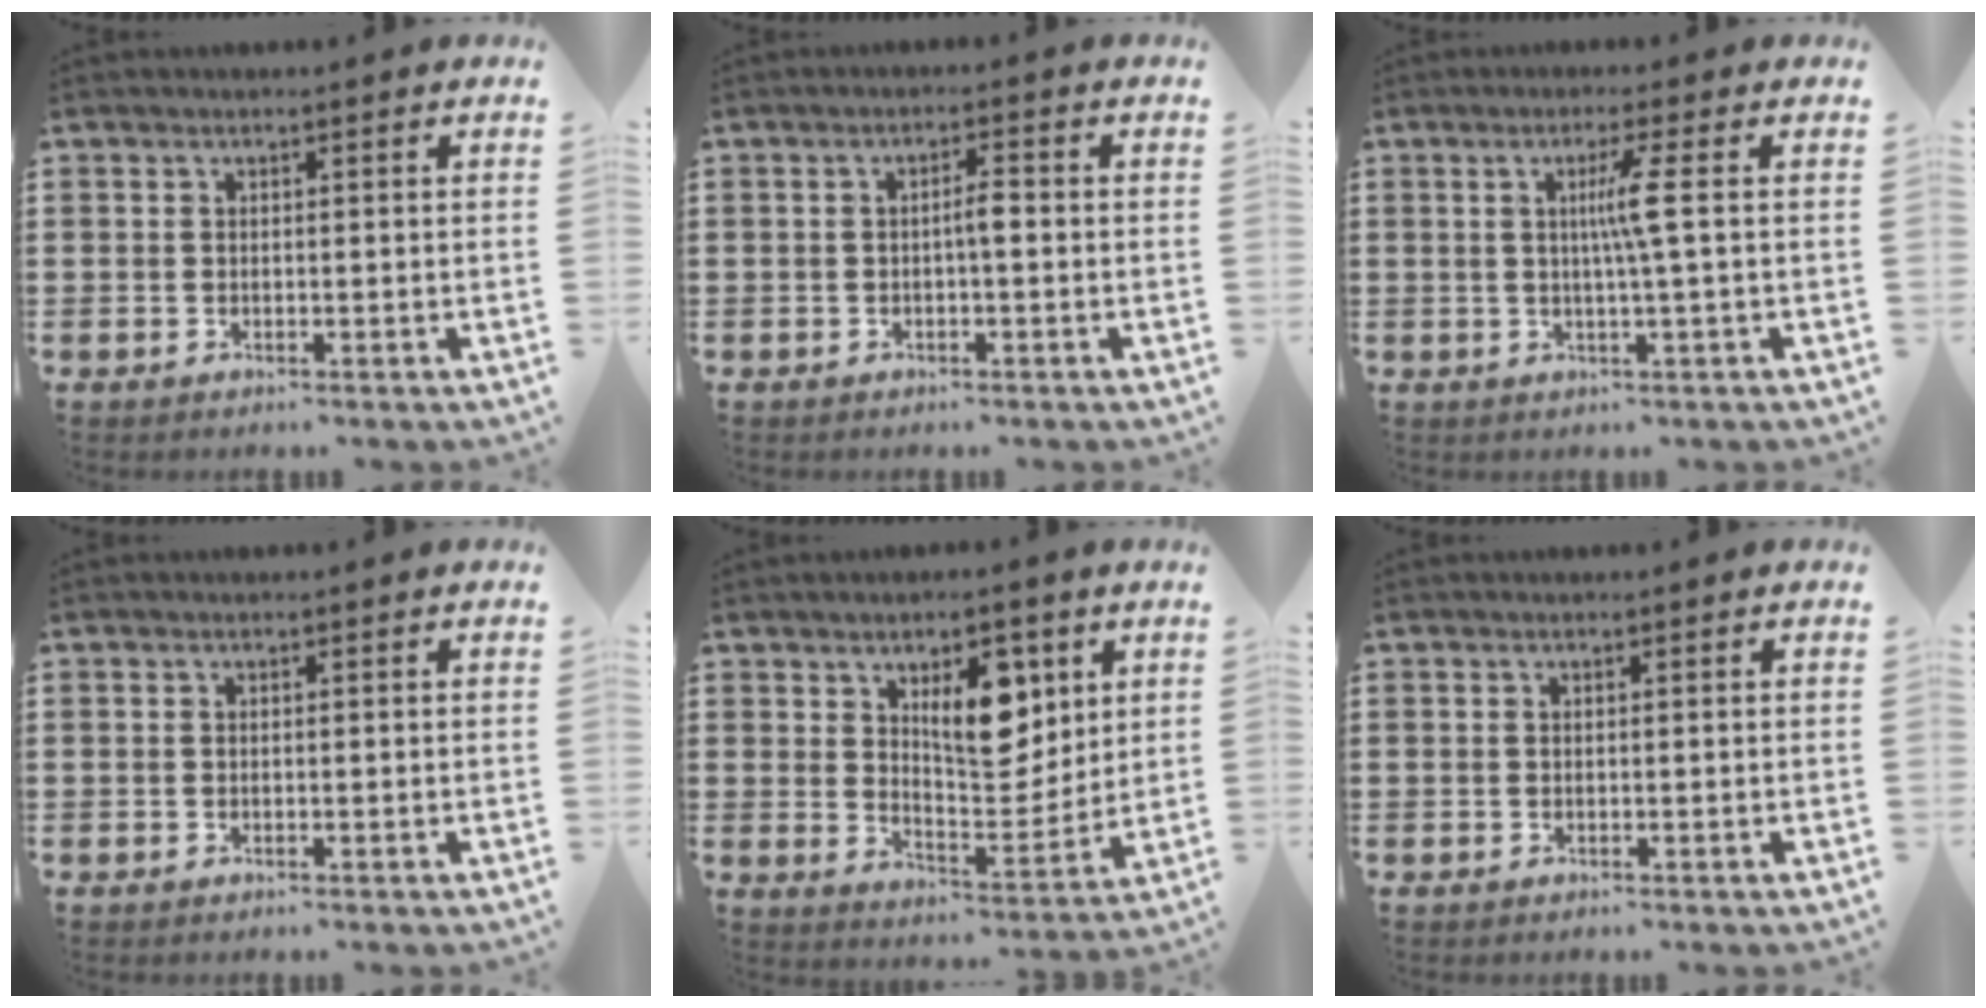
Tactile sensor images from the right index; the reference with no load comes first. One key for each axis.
{"total": 2.4, "fx": -0.3, "fy": 0.4, "fz": 2.3, "tx": -0.043, "ty": 0.003, "tz": -0.008}
{"total": 4.3, "fx": 0.4, "fy": -0.9, "fz": 4.2, "tx": -0.080, "ty": -0.008, "tz": 0.000}
{"total": 0.0}
{"total": 9.5, "fx": 4.4, "fy": 4.9, "fz": 6.9, "tx": -0.103, "ty": -0.009, "tz": 0.070}
{"total": 0.0}